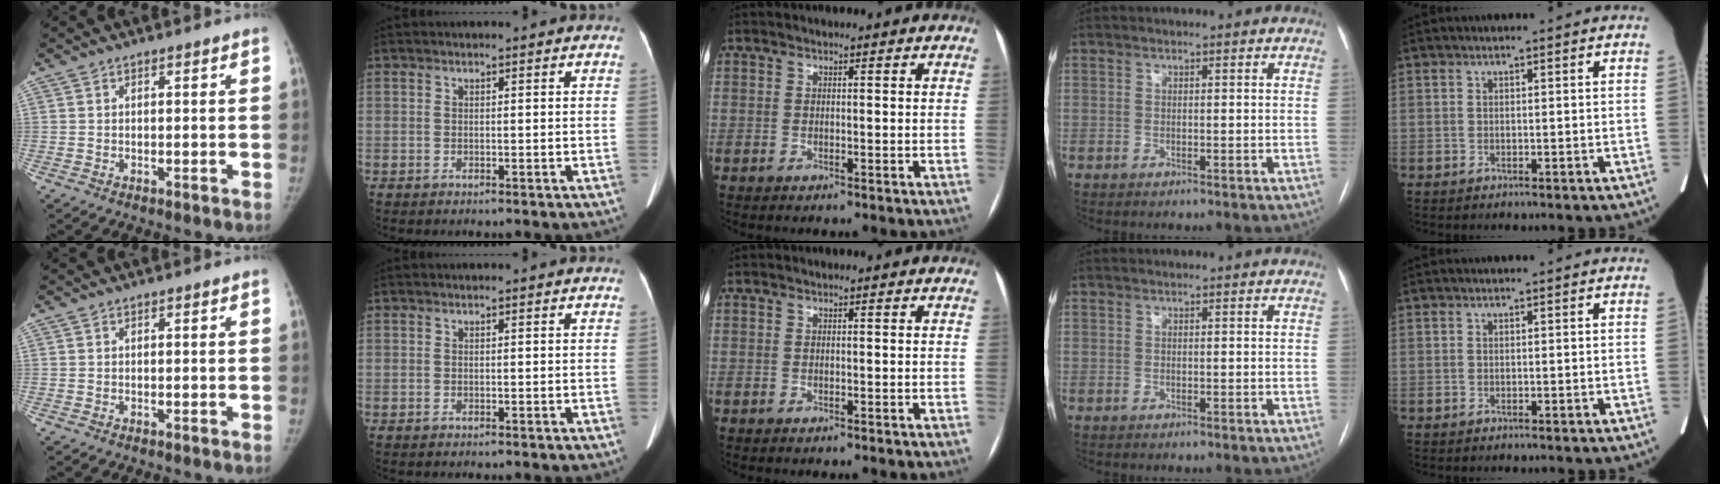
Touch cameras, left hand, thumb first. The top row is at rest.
{}